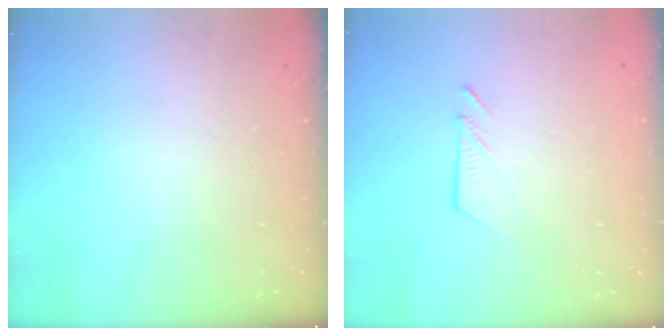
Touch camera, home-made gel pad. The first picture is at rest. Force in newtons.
{"total": 4.7, "press": 4.6, "slide": 0.8}